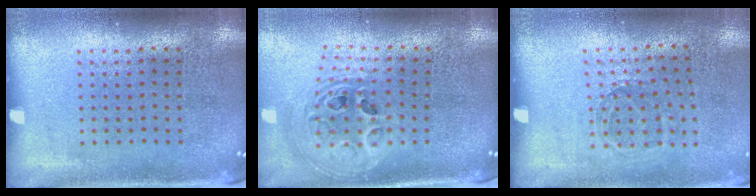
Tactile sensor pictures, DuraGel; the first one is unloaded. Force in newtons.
{"total": 2.4, "press": 1.8, "slide": 1.6}
{"total": 1.1, "press": 0.9, "slide": 0.6}